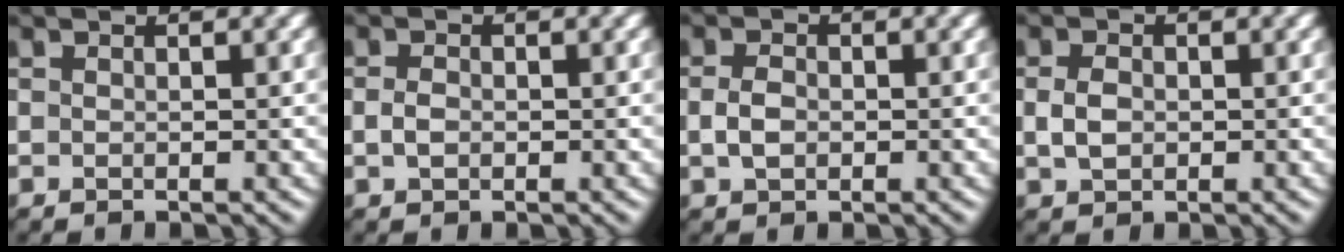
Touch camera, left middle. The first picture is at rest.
{"total": 1.3, "force": [-0.1, 0.9, 0.9], "torque": [-0.019, 0.000, -0.005]}
{"total": 2.0, "force": [-0.1, 1.4, 1.4], "torque": [-0.032, 0.000, -0.004]}
{"total": 2.1, "force": [0.0, 1.5, 1.4], "torque": [-0.033, 0.000, 0.000]}